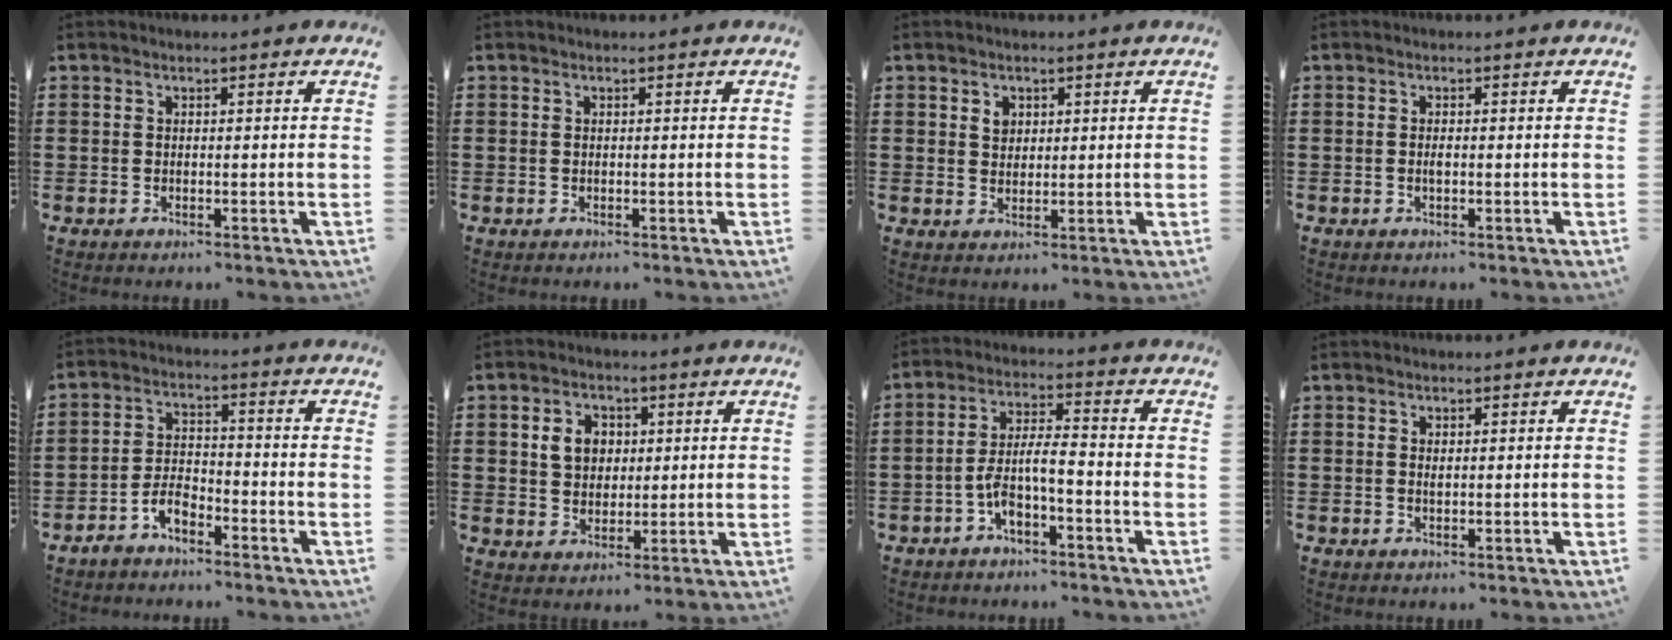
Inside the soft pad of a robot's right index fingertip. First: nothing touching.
{"total": 0.0}
{"total": 2.1, "force": [1.0, 1.7, 0.9], "torque": [-0.023, 0.007, 0.018]}
{"total": 1.0, "force": [-0.1, 0.4, 0.9], "torque": [-0.017, 0.001, -0.002]}
{"total": 4.1, "force": [-3.3, 1.5, 2.0], "torque": [-0.050, 0.006, -0.068]}
{"total": 4.8, "force": [1.2, 3.9, 2.5], "torque": [-0.055, 0.011, 0.018]}
{"total": 6.3, "force": [-3.0, 1.6, 5.2], "torque": [-0.119, -0.002, -0.062]}
{"total": 0.8, "force": [0.3, 0.4, 0.7], "torque": [-0.015, 0.001, 0.004]}